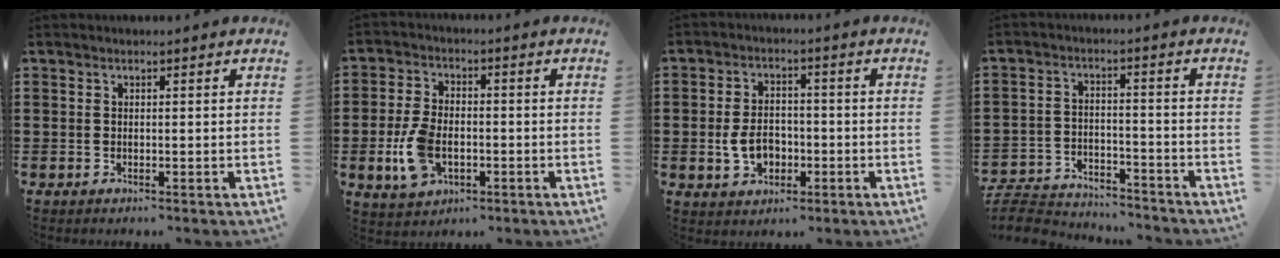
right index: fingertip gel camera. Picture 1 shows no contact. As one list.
[{"total": 7.1, "force": [-2.1, 4.2, 5.4], "torque": [-0.127, 0.003, -0.043]}, {"total": 5.8, "force": [-1.4, 4.0, 3.9], "torque": [-0.082, 0.002, -0.031]}, {"total": 6.0, "force": [-5.9, 0.8, 0.9], "torque": [-0.032, 0.004, -0.120]}]